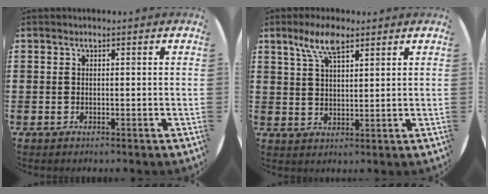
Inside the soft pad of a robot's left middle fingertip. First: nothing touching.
{"total": 6.0, "force": [4.0, 2.1, 4.0], "torque": [-0.080, 0.005, 0.069]}